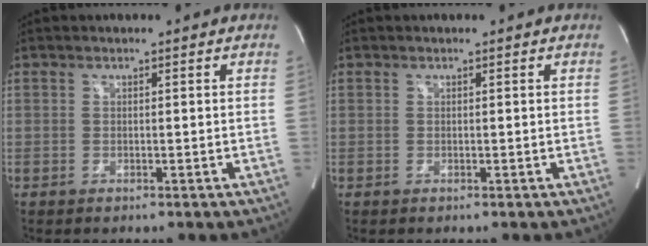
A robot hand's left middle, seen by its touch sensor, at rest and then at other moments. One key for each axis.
{"total": 0.0}